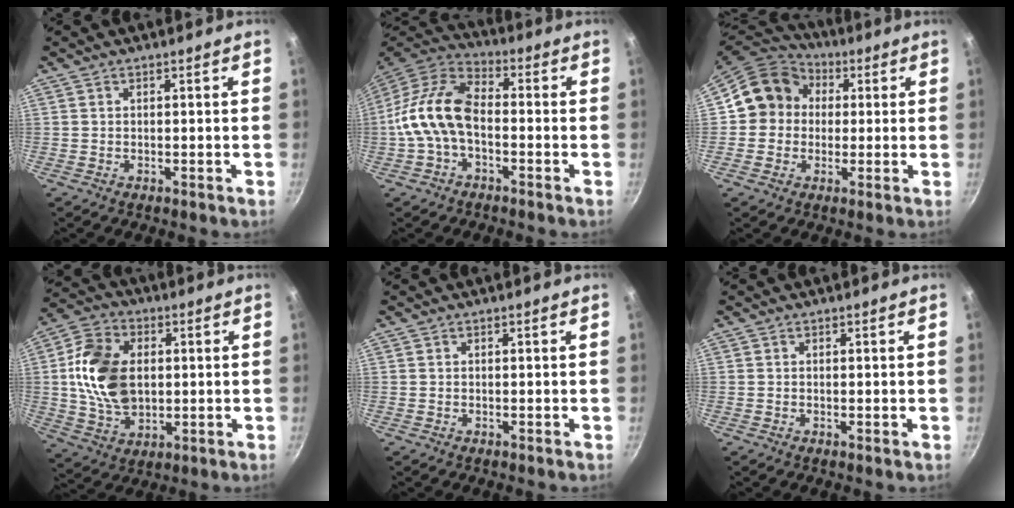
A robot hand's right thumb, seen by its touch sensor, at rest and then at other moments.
{"total": 13.1, "force": [-2.2, 7.7, 10.3], "torque": [-0.186, 0.045, -0.060]}
{"total": 12.1, "force": [1.5, 11.0, 4.9], "torque": [-0.048, 0.028, 0.005]}
{"total": 15.7, "force": [1.4, 10.7, 11.4], "torque": [-0.192, 0.002, 0.023]}
{"total": 0.0}
{"total": 0.0}